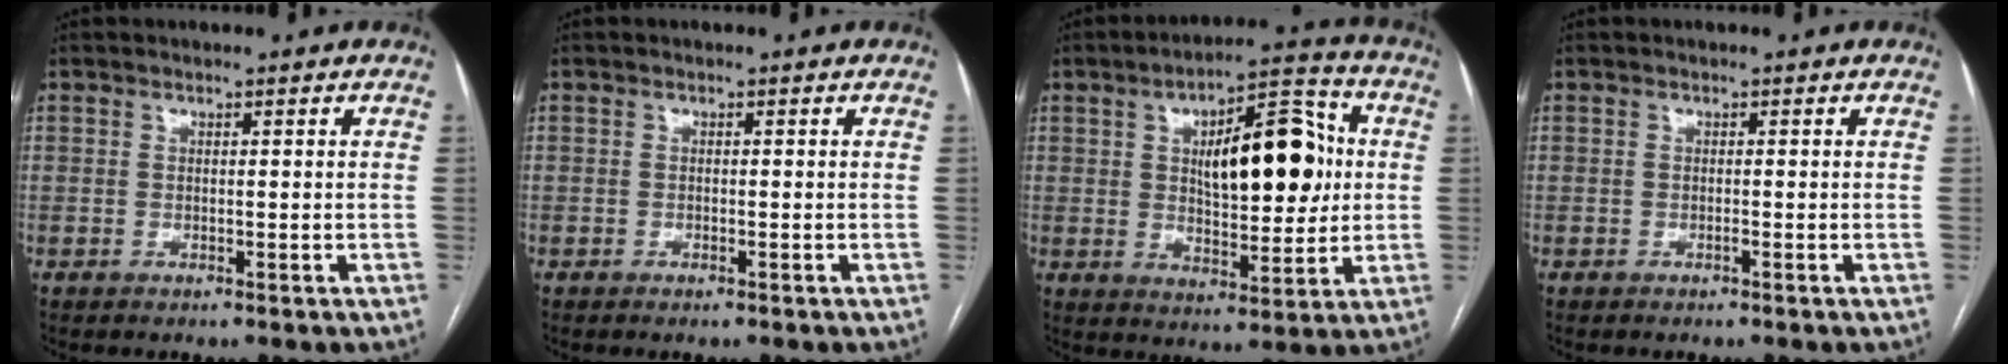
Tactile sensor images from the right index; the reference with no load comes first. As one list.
[{"total": 0.6, "force": [-0.4, 0.1, 0.4], "torque": [-0.009, -0.001, -0.005]}, {"total": 15.6, "force": [2.8, 5.9, 14.2], "torque": [-0.211, 0.025, 0.046]}, {"total": 0.0}]